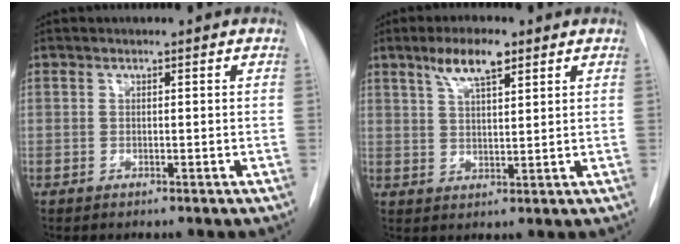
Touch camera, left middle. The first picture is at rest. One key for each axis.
{"total": 6.4, "fx": 4.0, "fy": 1.5, "fz": 4.7, "tx": -0.089, "ty": 0.009, "tz": 0.072}